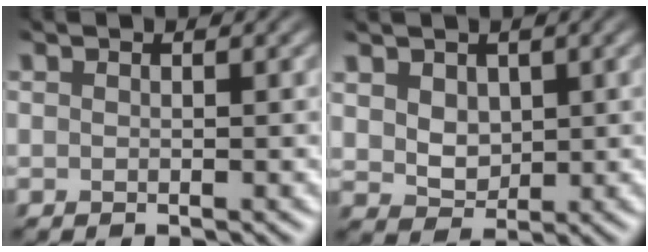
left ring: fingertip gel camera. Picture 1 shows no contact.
{"total": 2.6, "force": [0.5, 2.0, 1.5], "torque": [-0.044, -0.013, 0.014]}